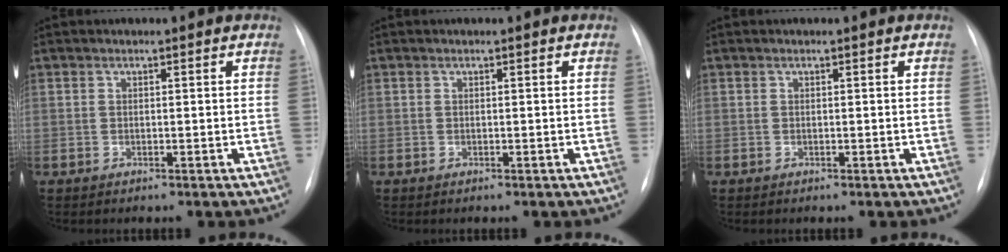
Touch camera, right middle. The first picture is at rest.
{"total": 0.0}
{"total": 0.0}